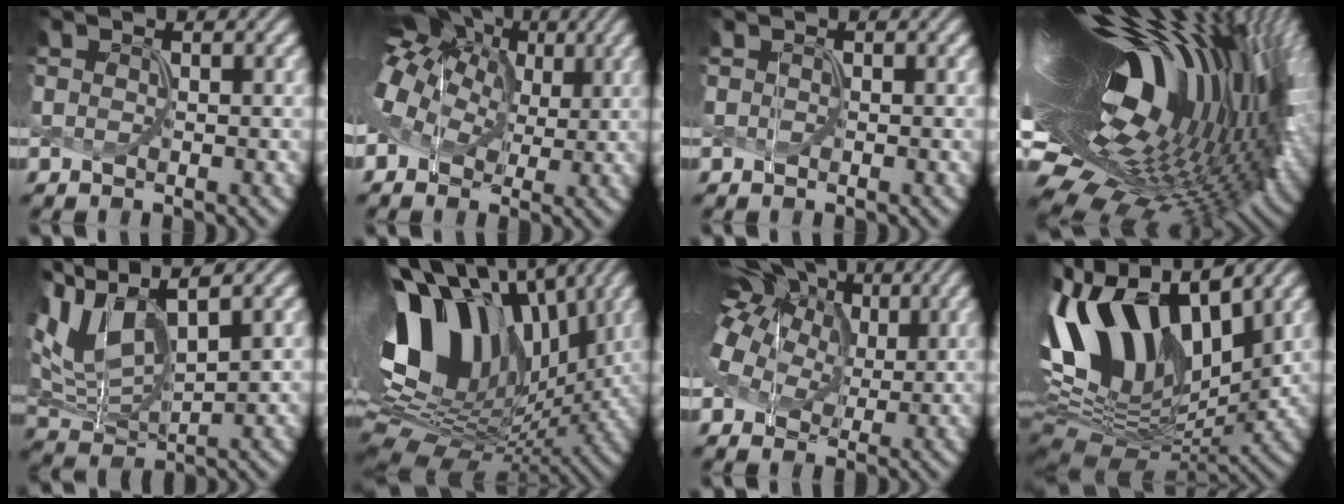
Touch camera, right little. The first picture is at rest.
{"total": 12.5, "force": [4.4, 8.9, 7.7], "torque": [-0.170, 0.044, 0.053]}
{"total": 0.0}
{"total": 21.2, "force": [4.4, 8.6, 19.0], "torque": [-0.332, 0.004, 0.058]}
{"total": 8.2, "force": [4.5, 3.6, 5.9], "torque": [-0.148, 0.014, 0.089]}
{"total": 17.3, "force": [4.7, 11.1, 12.4], "torque": [-0.253, 0.023, 0.079]}
{"total": 12.0, "force": [5.8, 7.8, 7.1], "torque": [-0.151, 0.047, 0.074]}
{"total": 14.5, "force": [2.9, 8.6, 11.2], "torque": [-0.227, 0.023, 0.046]}